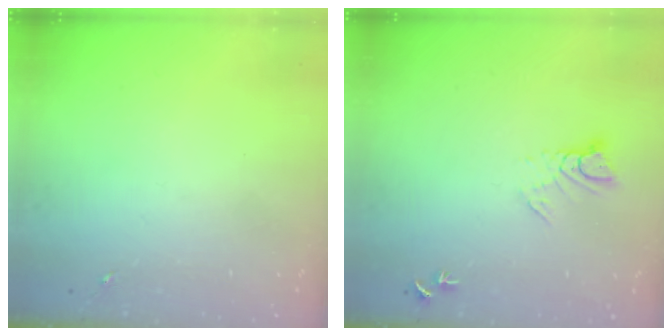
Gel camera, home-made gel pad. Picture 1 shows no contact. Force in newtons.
{"total": 5.5, "press": 5.5, "slide": 0.4}